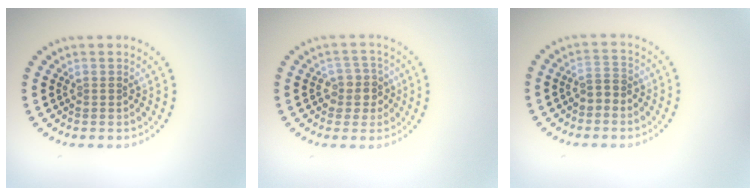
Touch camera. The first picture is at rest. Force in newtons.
{"total": 2.5, "press": 2.2, "slide": 1.0}
{"total": 1.9, "press": 1.8, "slide": 0.6}